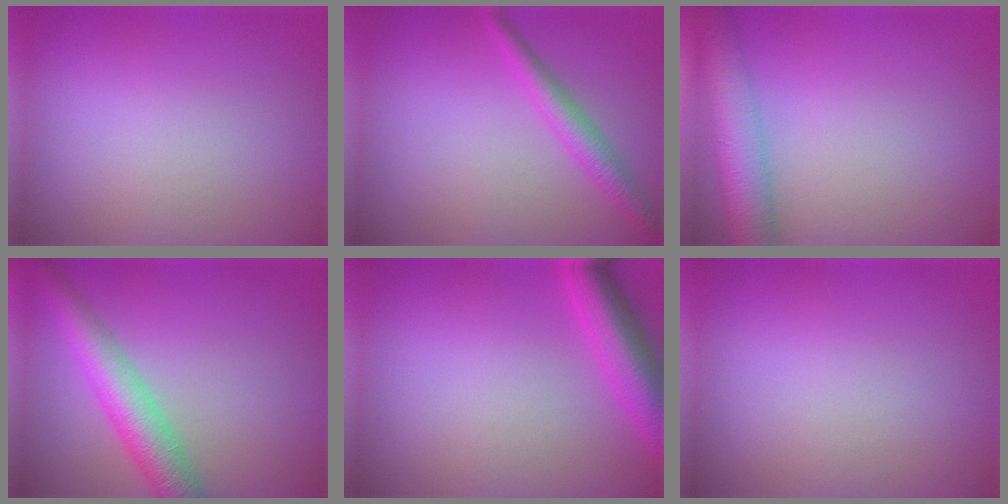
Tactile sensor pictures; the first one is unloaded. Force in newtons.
{"total": 2.7, "press": 2.7, "slide": 0.1}
{"total": 6.5, "press": 6.5, "slide": 0.3}
{"total": 5.8, "press": 5.8, "slide": 0.2}
{"total": 5.5, "press": 5.5, "slide": 0.3}
{"total": 0.0}